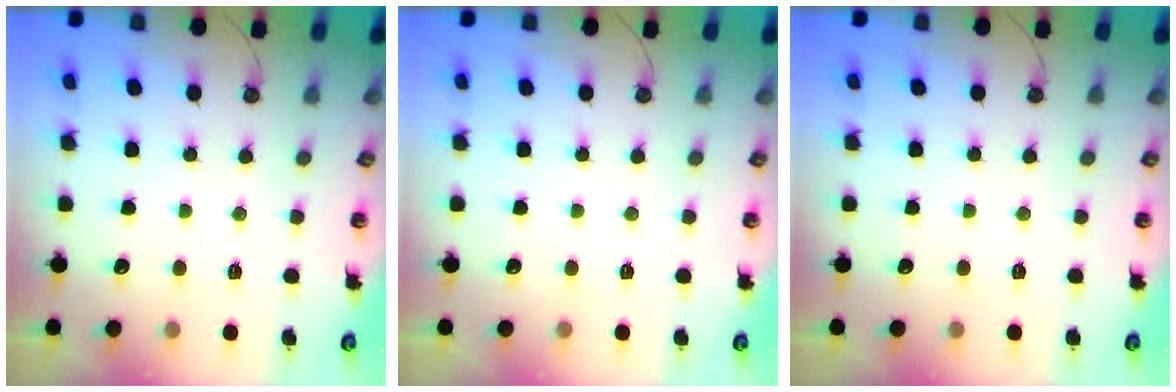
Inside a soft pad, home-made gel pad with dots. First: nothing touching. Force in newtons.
{"total": 0.0}
{"total": 0.0}